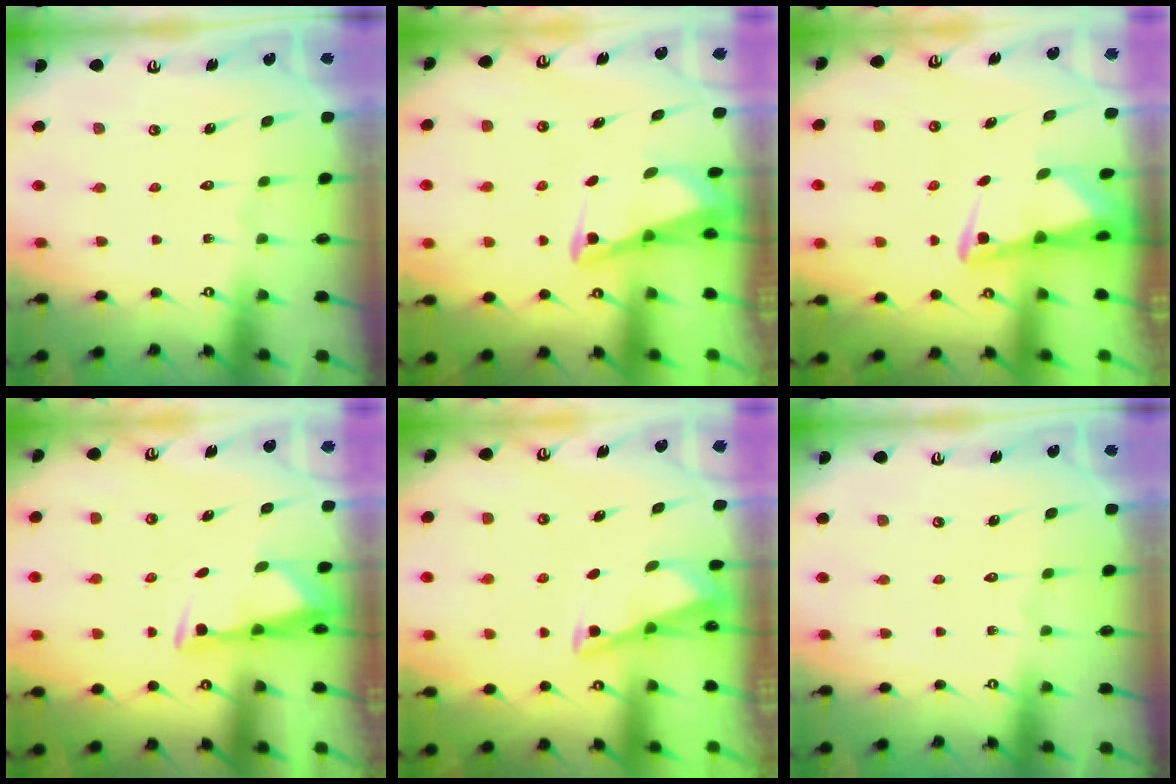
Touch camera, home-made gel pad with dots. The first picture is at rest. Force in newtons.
{"total": 3.1, "press": 3.1, "slide": 0.3}
{"total": 2.8, "press": 2.7, "slide": 0.6}
{"total": 3.3, "press": 3.2, "slide": 0.9}
{"total": 3.0, "press": 3.0, "slide": 0.3}
{"total": 0.0}